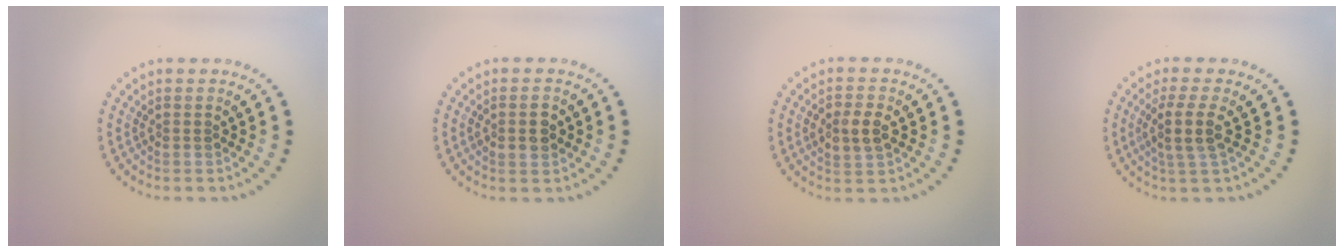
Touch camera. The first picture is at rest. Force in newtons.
{"total": 2.0, "press": 2.0, "slide": 0.3}
{"total": 2.8, "press": 2.8, "slide": 0.1}
{"total": 2.8, "press": 2.3, "slide": 1.6}